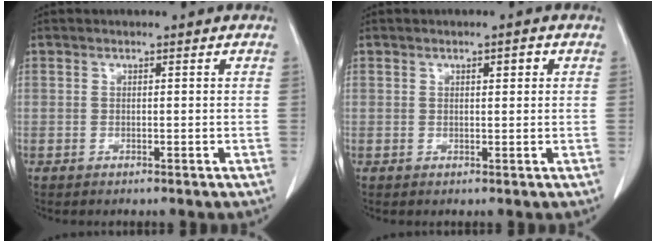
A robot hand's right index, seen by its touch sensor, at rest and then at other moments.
{"total": 1.4, "force": [0.5, 0.4, 1.2], "torque": [-0.018, 0.002, 0.007]}